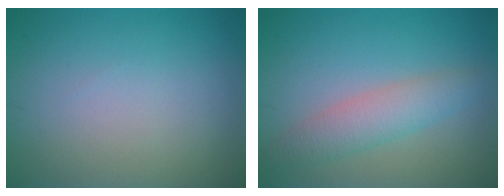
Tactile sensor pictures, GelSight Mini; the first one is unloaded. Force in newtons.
{"total": 3.3, "press": 3.3, "slide": 0.1}